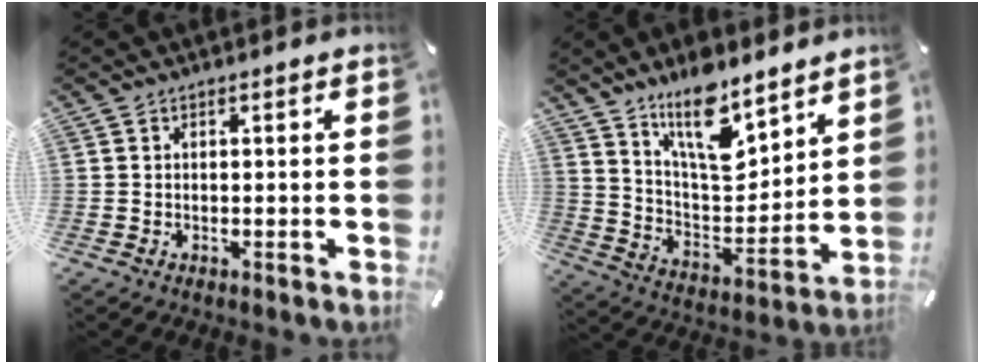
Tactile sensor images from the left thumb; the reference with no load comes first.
{"total": 15.5, "force": [11.6, 6.5, 8.0], "torque": [-0.137, -0.078, 0.207]}